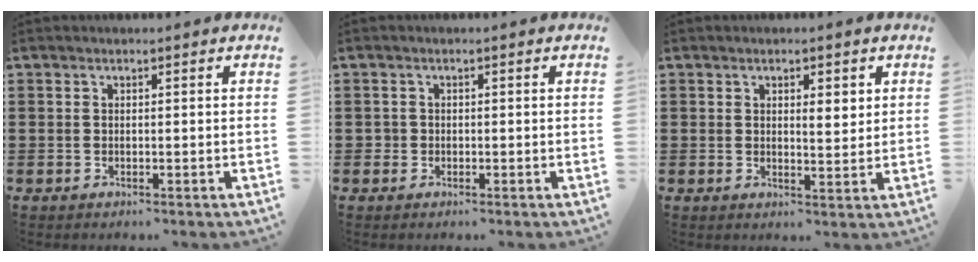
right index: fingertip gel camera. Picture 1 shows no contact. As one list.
[{"total": 0.9, "force": [-0.2, 0.9, 0.1], "torque": [-0.004, 0.005, -0.005]}, {"total": 2.6, "force": [1.1, 1.0, 2.2], "torque": [-0.028, 0.000, 0.013]}]